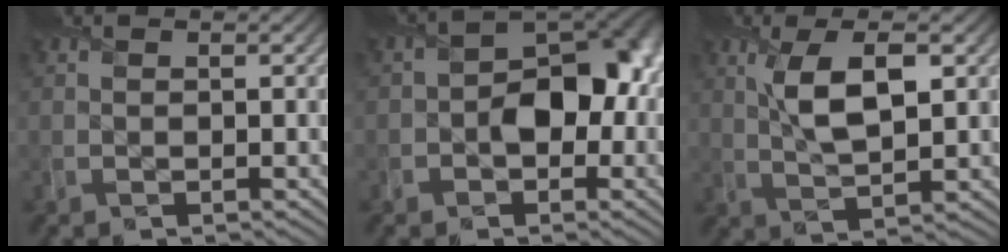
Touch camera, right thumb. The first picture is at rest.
{"total": 8.6, "force": [-1.0, 5.9, 6.2], "torque": [-0.060, 0.010, -0.024]}
{"total": 6.9, "force": [2.1, 2.5, 6.1], "torque": [-0.124, 0.004, 0.040]}